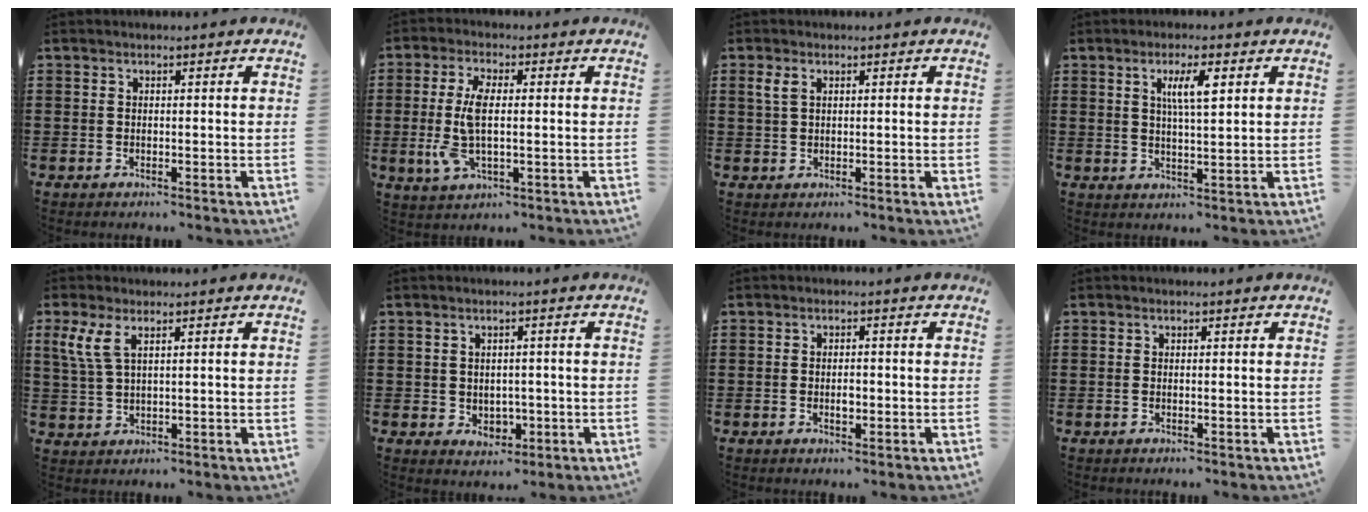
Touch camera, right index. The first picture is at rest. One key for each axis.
{"total": 7.6, "fx": -0.1, "fy": 3.1, "fz": 7.0, "tx": -0.171, "ty": -0.009, "tz": -0.010}
{"total": 2.1, "fx": 0.8, "fy": 0.9, "fz": 1.8, "tx": -0.038, "ty": 0.006, "tz": 0.013}
{"total": 4.9, "fx": 1.9, "fy": 1.1, "fz": 4.4, "tx": -0.092, "ty": 0.008, "tz": 0.029}
{"total": 4.3, "fx": 1.9, "fy": 1.5, "fz": 3.6, "tx": -0.094, "ty": -0.001, "tz": 0.030}
{"total": 2.5, "fx": 0.3, "fy": 2.4, "fz": 0.7, "tx": -0.017, "ty": 0.004, "tz": 0.002}
{"total": 1.6, "fx": -0.4, "fy": 0.7, "fz": 1.4, "tx": -0.025, "ty": 0.001, "tz": -0.008}
{"total": 0.0}